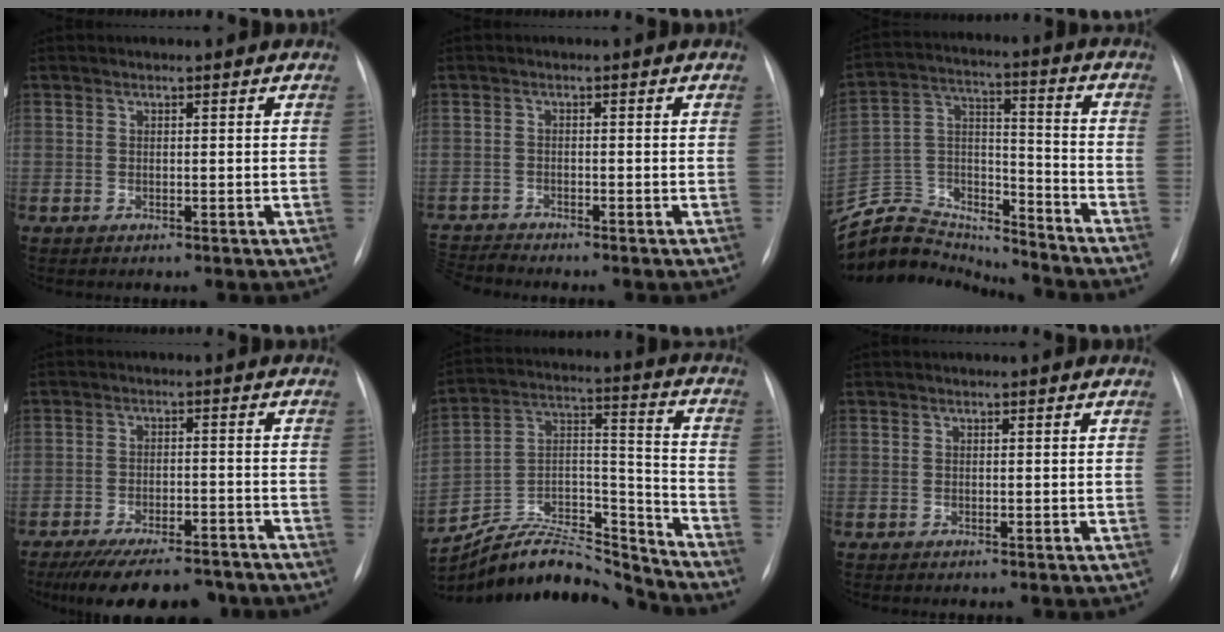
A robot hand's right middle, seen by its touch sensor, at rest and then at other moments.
{"total": 3.7, "force": [-3.5, -1.1, -0.5], "torque": [0.004, -0.016, -0.068]}
{"total": 18.1, "force": [-17.7, 2.9, 2.3], "torque": [-0.040, 0.046, -0.300]}
{"total": 14.1, "force": [-12.0, 3.8, 6.5], "torque": [-0.109, -0.011, -0.169]}
{"total": 19.5, "force": [-19.0, 2.8, 3.0], "torque": [-0.061, 0.051, -0.315]}
{"total": 0.0}